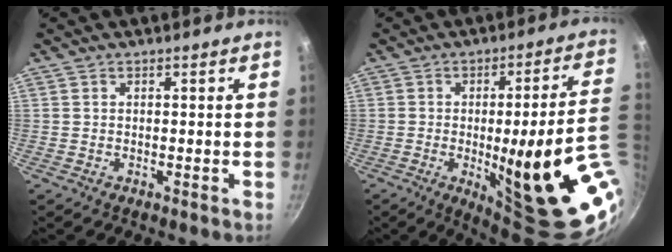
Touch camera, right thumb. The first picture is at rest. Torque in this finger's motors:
{"motor_torque": [1.72, 3.29, 1.86, -0.91, 0.25]}